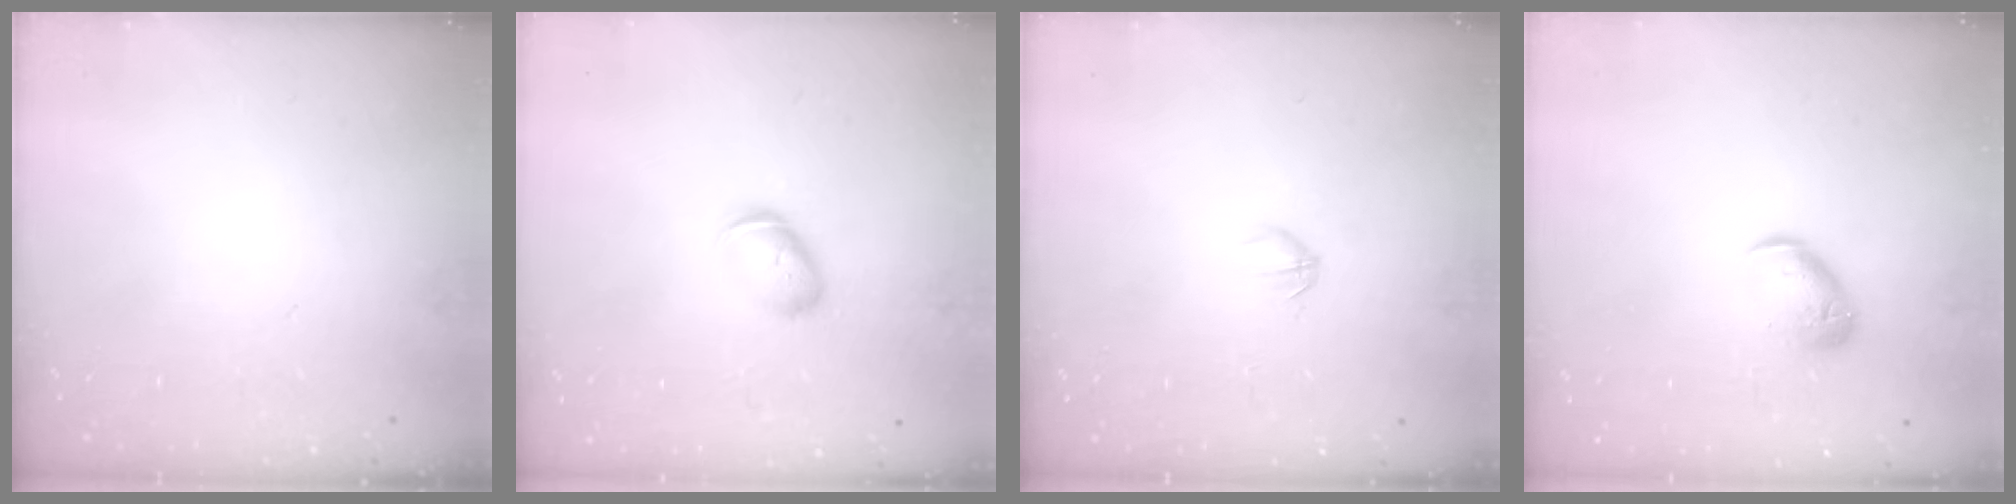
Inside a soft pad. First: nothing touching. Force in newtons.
{"total": 5.9, "press": 5.8, "slide": 0.7}
{"total": 2.8, "press": 2.7, "slide": 0.9}
{"total": 9.0, "press": 8.9, "slide": 1.3}